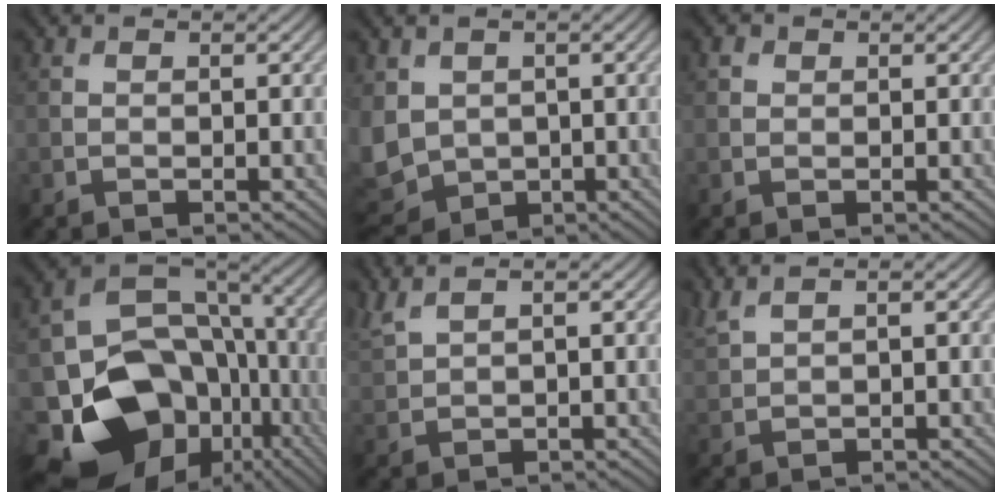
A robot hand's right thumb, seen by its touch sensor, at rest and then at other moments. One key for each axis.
{"total": 6.8, "fx": 0.2, "fy": 5.7, "fz": 3.7, "tx": -0.135, "ty": -0.017, "tz": 0.001}
{"total": 0.8, "fx": 0.4, "fy": 0.6, "fz": 0.2, "tx": -0.003, "ty": -0.001, "tz": 0.005}
{"total": 18.2, "fx": -6.9, "fy": 13.8, "fz": 9.6, "tx": -0.195, "ty": -0.050, "tz": -0.095}
{"total": 3.4, "fx": 2.7, "fy": 0.6, "fz": 2.0, "tx": -0.055, "ty": 0.016, "tz": 0.059}
{"total": 2.7, "fx": 2.2, "fy": 0.5, "fz": 1.6, "tx": -0.043, "ty": 0.014, "tz": 0.046}